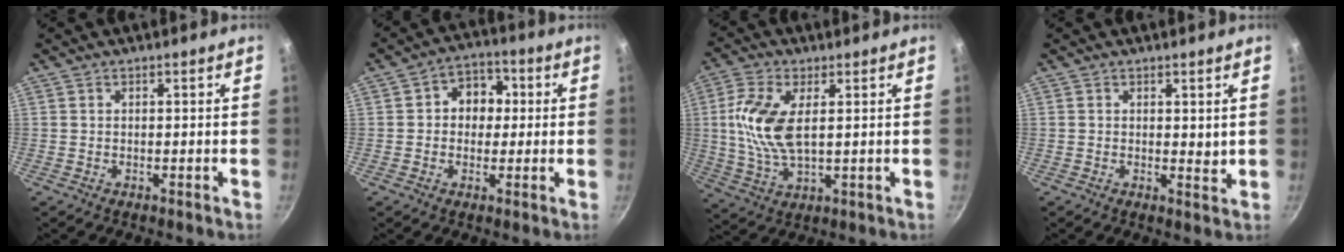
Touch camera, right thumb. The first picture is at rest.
{"total": 7.9, "force": [0.8, 6.4, 4.5], "torque": [-0.016, 0.014, 0.001]}
{"total": 11.5, "force": [1.9, 5.6, 9.9], "torque": [-0.205, -0.001, 0.040]}
{"total": 2.0, "force": [0.7, 1.1, 1.5], "torque": [-0.021, -0.003, 0.010]}